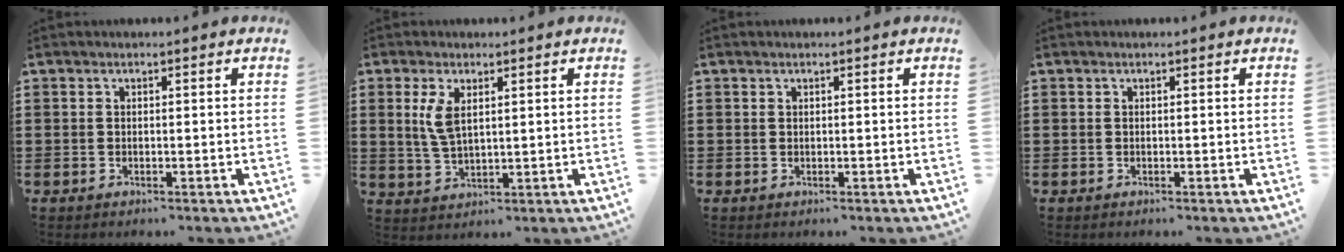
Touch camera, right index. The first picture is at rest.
{"total": 4.5, "force": [1.5, 2.0, 3.8], "torque": [-0.089, 0.004, 0.022]}
{"total": 0.0}
{"total": 0.0}